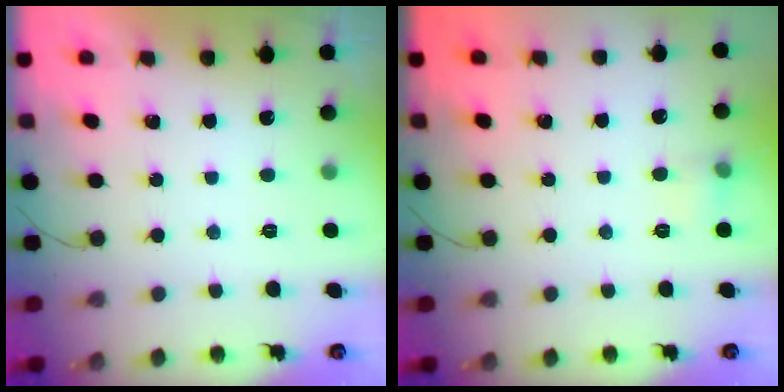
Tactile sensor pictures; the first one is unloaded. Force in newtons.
{"total": 6.4, "press": 6.3, "slide": 1.4}